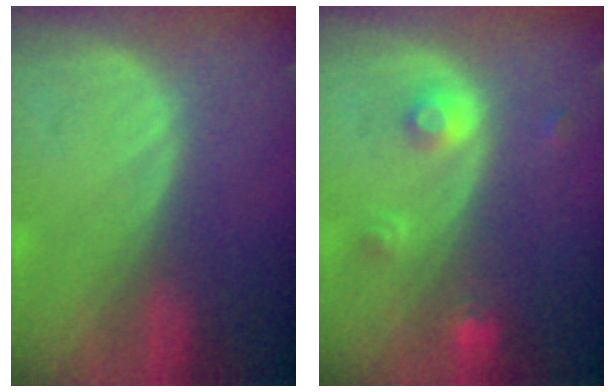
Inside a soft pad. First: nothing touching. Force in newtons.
{"total": 3.1, "press": 2.8, "slide": 1.2}